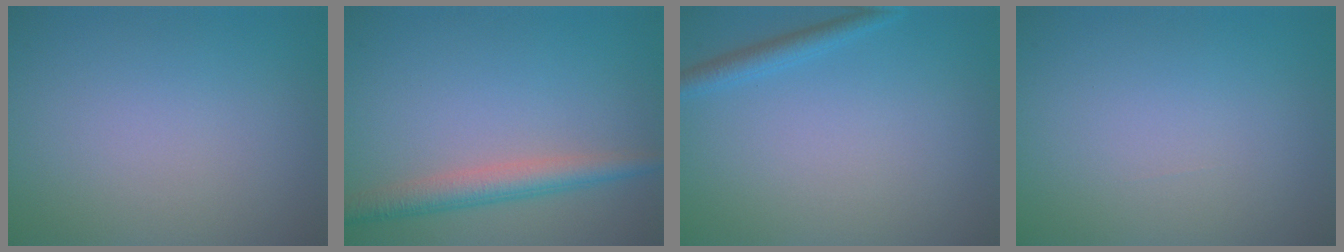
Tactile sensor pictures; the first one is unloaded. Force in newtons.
{"total": 3.5, "press": 3.5, "slide": 0.1}
{"total": 2.3, "press": 2.3, "slide": 0.0}
{"total": 0.0}